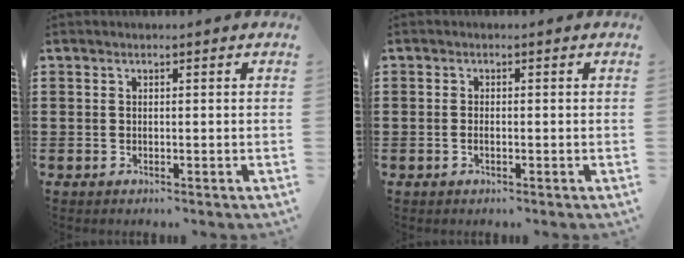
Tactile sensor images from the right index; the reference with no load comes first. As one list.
[{"total": 0.8, "force": [-0.3, 0.3, 0.7], "torque": [-0.015, -0.005, -0.005]}]